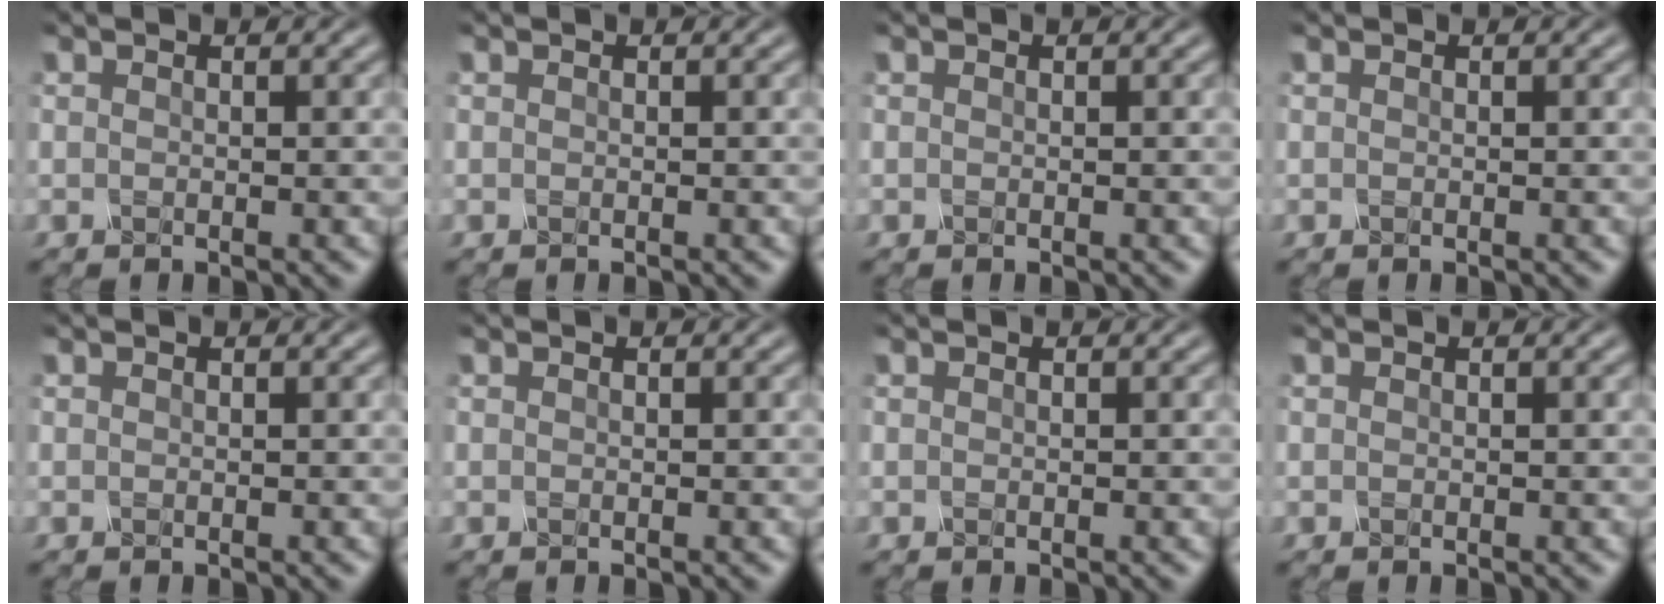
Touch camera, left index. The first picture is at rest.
{"total": 0.0}
{"total": 0.0}
{"total": 0.0}
{"total": 0.0}
{"total": 0.0}
{"total": 0.0}
{"total": 0.0}